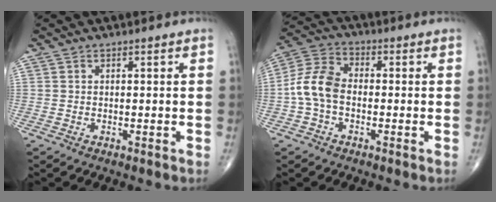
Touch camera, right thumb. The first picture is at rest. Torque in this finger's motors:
{"motor_torque": [-0.11, 0.33, 0.64, -0.48, 0.13]}